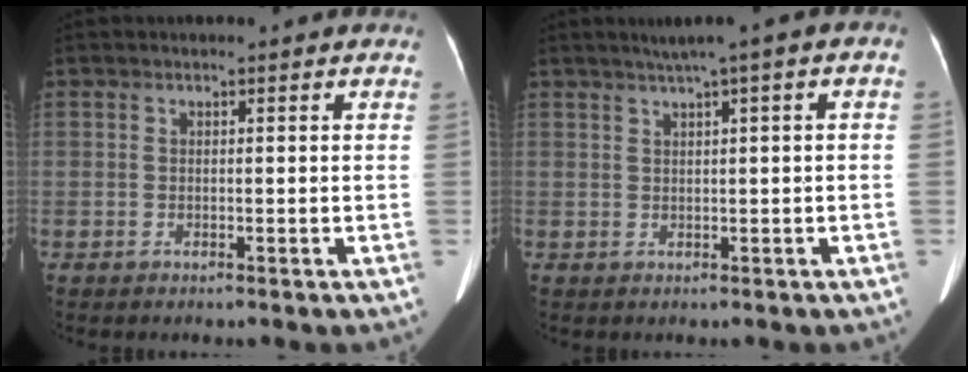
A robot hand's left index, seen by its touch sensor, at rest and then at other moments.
{"total": 3.9, "force": [1.5, 0.0, 3.6], "torque": [-0.052, 0.020, 0.022]}